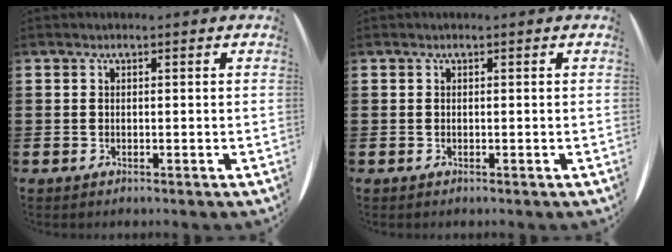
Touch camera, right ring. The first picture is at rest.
{"total": 0.0}